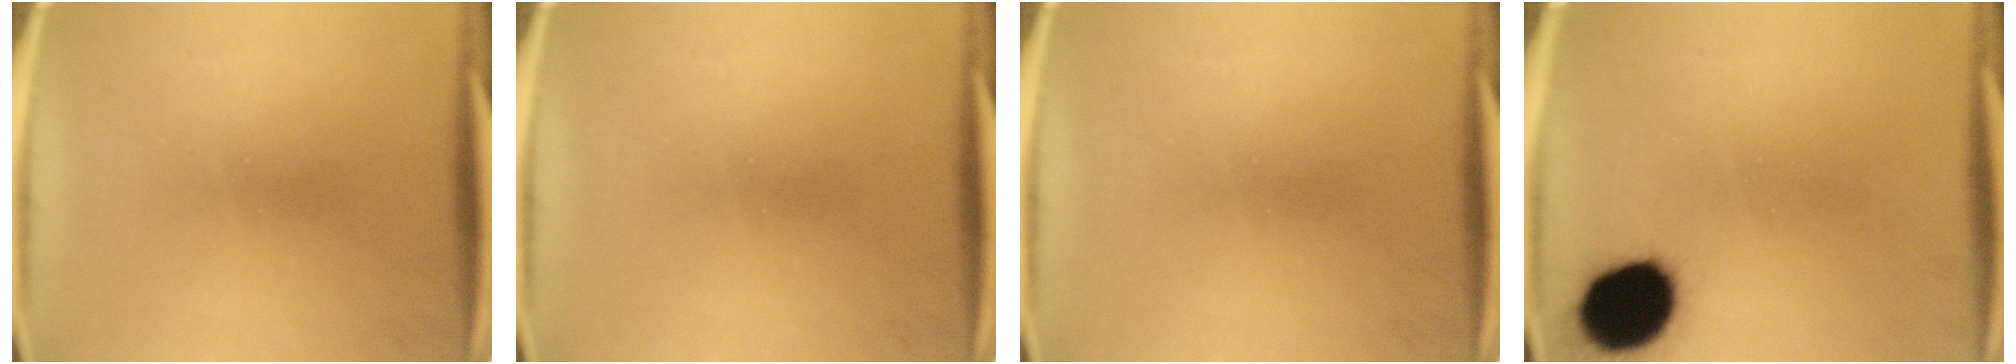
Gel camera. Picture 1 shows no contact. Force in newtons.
{"total": 0.0}
{"total": 0.0}
{"total": 10.8}